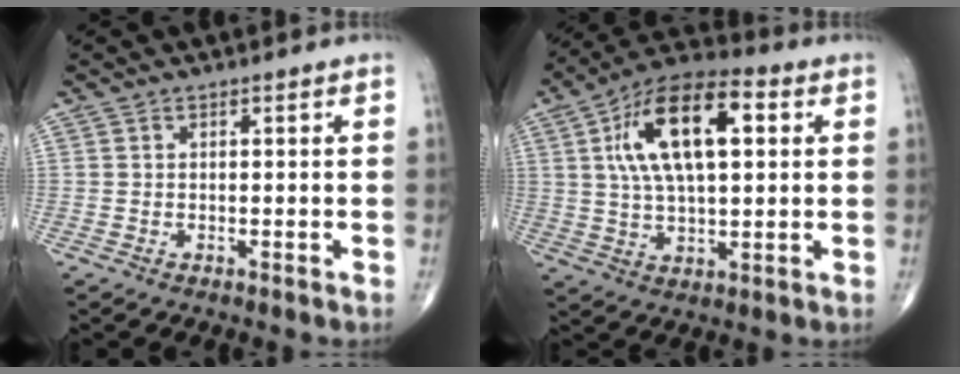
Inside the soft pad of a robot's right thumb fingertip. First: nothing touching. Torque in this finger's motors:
{"motor_torque": [-0.10, 0.72, 1.37, 0.44, 0.19]}